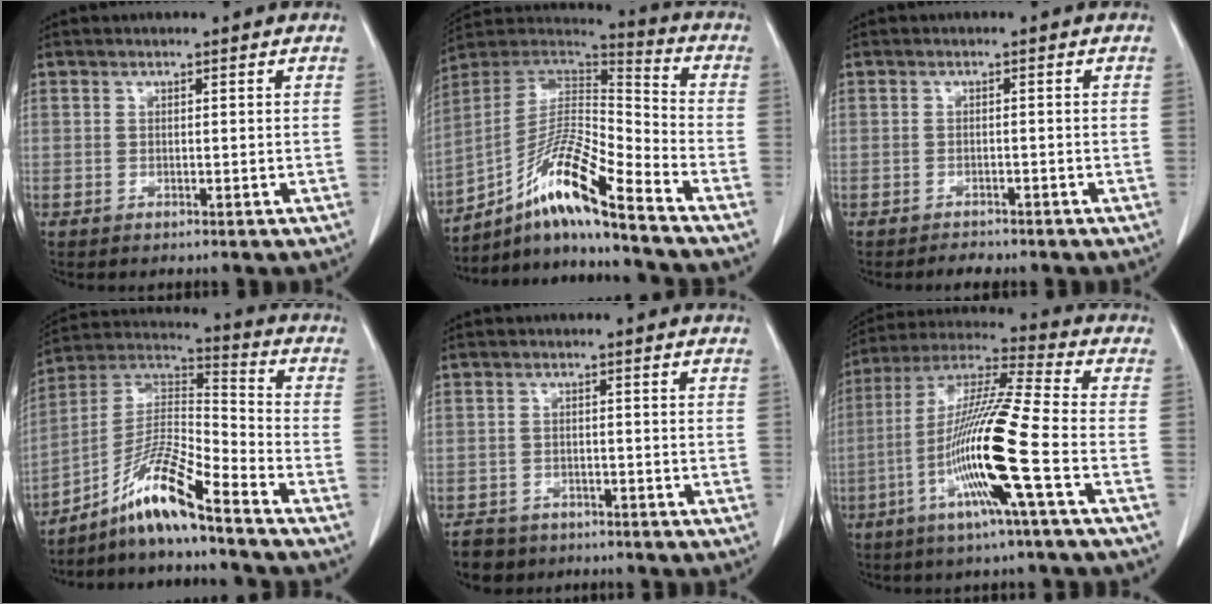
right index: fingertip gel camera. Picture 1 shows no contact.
{"total": 15.6, "force": [-10.4, 0.8, 11.7], "torque": [-0.217, 0.009, -0.183]}
{"total": 1.8, "force": [-1.7, 0.6, 0.4], "torque": [-0.009, -0.003, -0.021]}
{"total": 11.8, "force": [-8.4, 0.1, 8.4], "torque": [-0.165, 0.007, -0.156]}
{"total": 4.6, "force": [-3.6, 2.8, 0.2], "torque": [-0.007, 0.002, -0.060]}
{"total": 15.8, "force": [-5.1, -1.2, 14.9], "torque": [-0.294, -0.009, -0.107]}